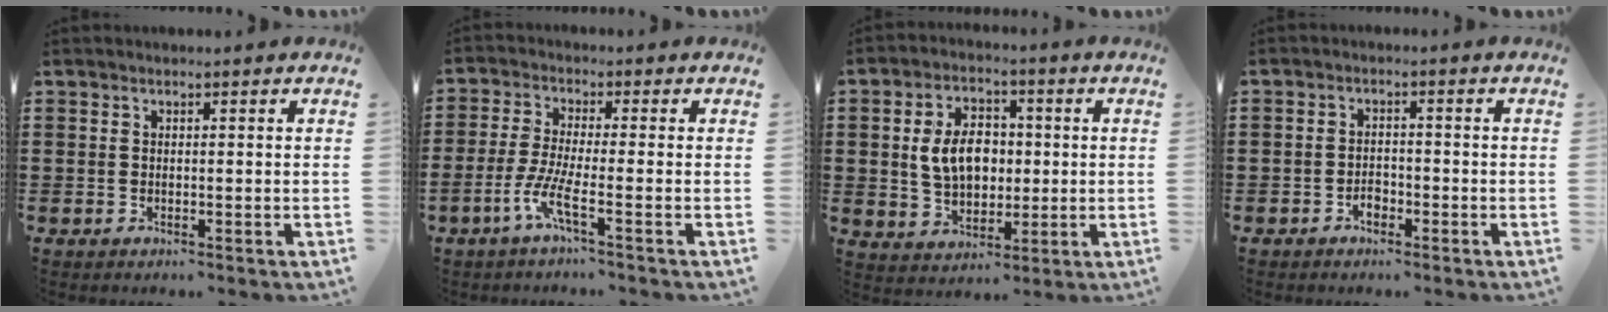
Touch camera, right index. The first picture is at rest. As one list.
[{"total": 5.1, "force": [-2.9, 0.2, 4.2], "torque": [-0.109, -0.016, -0.062]}, {"total": 7.8, "force": [0.6, 5.3, 5.6], "torque": [-0.117, 0.008, 0.002]}, {"total": 1.8, "force": [-1.3, 1.1, 0.6], "torque": [-0.015, 0.000, -0.027]}]